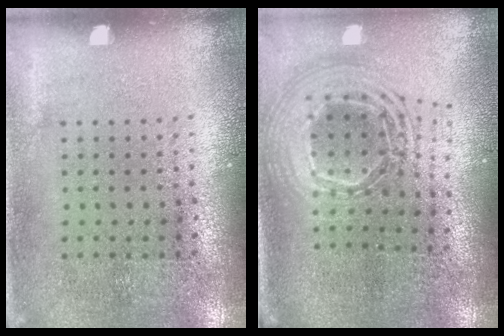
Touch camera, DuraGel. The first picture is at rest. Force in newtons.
{"total": 2.4, "press": 1.8, "slide": 1.6}